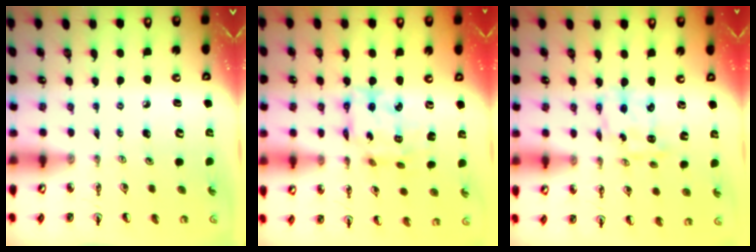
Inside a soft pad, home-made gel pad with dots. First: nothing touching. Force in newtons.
{"total": 9.5, "press": 9.5, "slide": 0.6}
{"total": 2.7, "press": 2.7, "slide": 0.3}